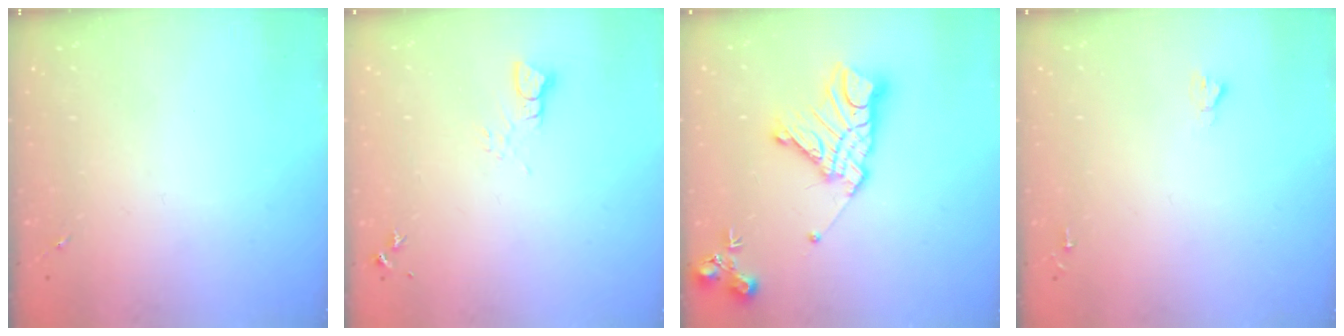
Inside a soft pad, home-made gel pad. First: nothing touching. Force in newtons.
{"total": 3.0, "press": 3.0, "slide": 0.2}
{"total": 18.2, "press": 18.1, "slide": 1.5}
{"total": 1.9, "press": 1.9, "slide": 0.2}